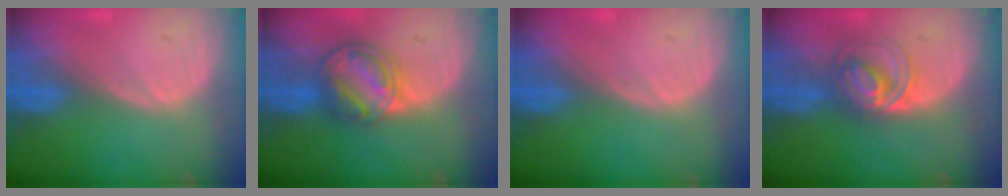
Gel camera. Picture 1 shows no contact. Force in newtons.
{"total": 7.5, "press": 6.6, "slide": 3.6}
{"total": 0.0}
{"total": 6.0, "press": 5.6, "slide": 2.1}